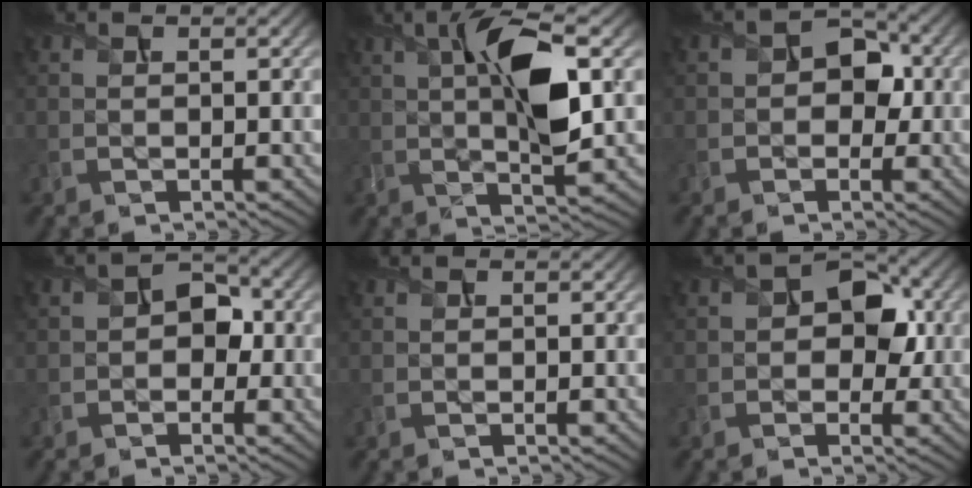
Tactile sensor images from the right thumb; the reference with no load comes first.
{"total": 10.1, "force": [2.2, 2.8, 9.5], "torque": [-0.169, 0.008, 0.035]}
{"total": 3.9, "force": [-0.2, 3.0, 2.5], "torque": [-0.032, 0.002, -0.013]}
{"total": 3.4, "force": [-0.6, 2.6, 2.1], "torque": [-0.029, 0.004, -0.017]}
{"total": 0.0}
{"total": 5.0, "force": [0.1, 3.6, 3.5], "torque": [-0.041, 0.000, -0.007]}